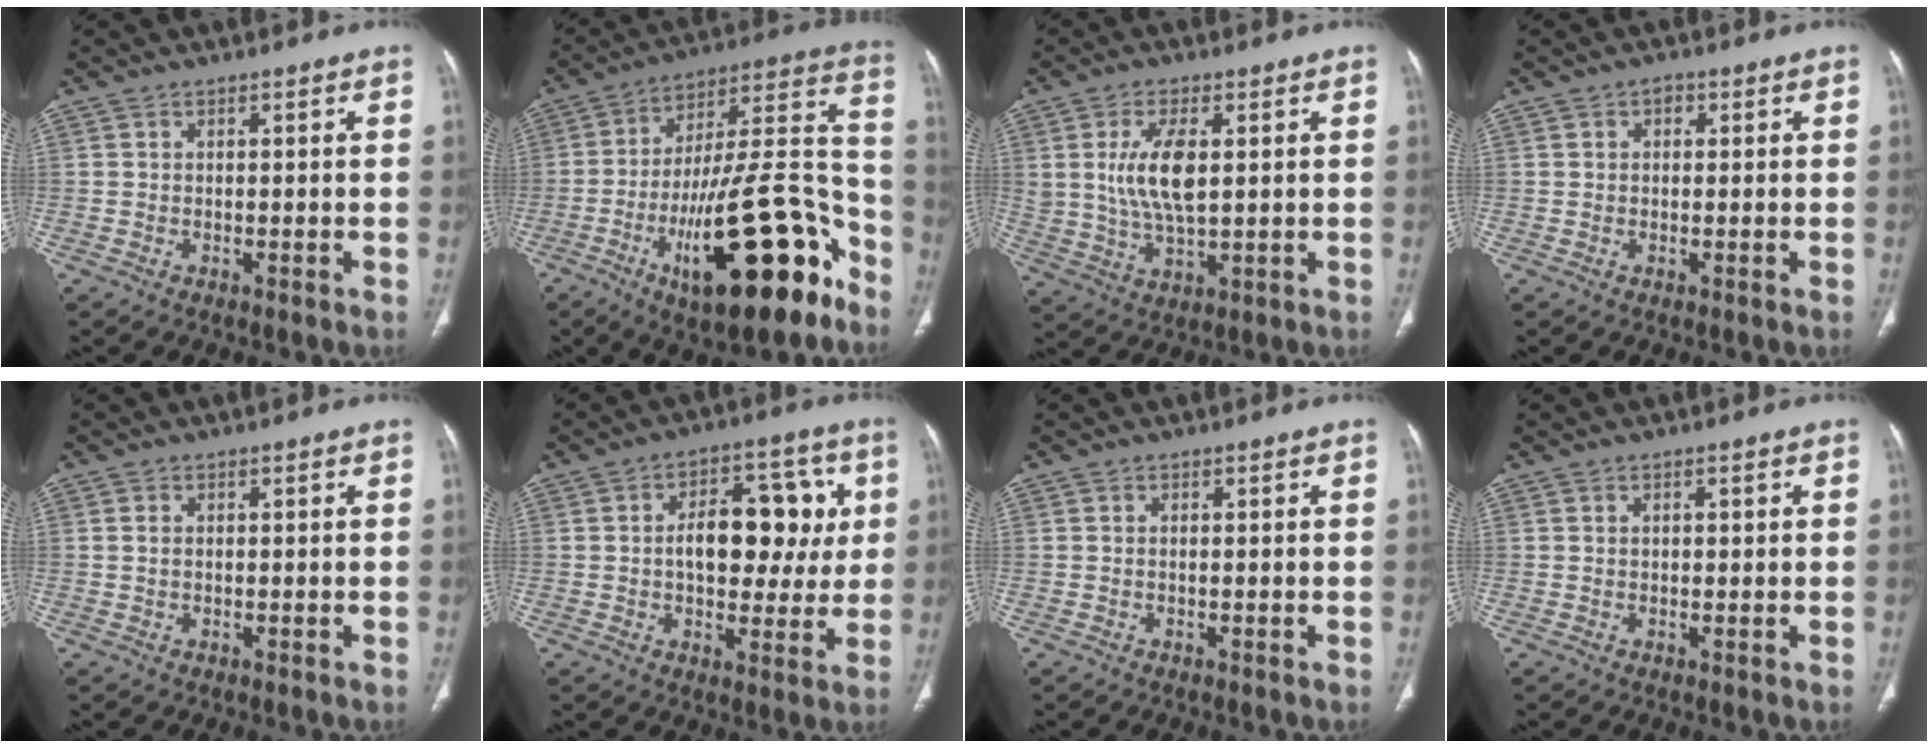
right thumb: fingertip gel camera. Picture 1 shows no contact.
{"total": 28.5, "force": [-13.9, 9.4, 23.1], "torque": [-0.316, 0.083, -0.211]}
{"total": 9.7, "force": [1.9, 4.4, 8.4], "torque": [-0.166, -0.011, 0.044]}
{"total": 1.6, "force": [0.5, 1.2, 0.8], "torque": [0.001, 0.003, 0.003]}
{"total": 1.0, "force": [0.2, 0.7, 0.7], "torque": [-0.012, 0.001, 0.004]}
{"total": 15.1, "force": [1.8, 9.2, 11.9], "torque": [-0.119, 0.021, 0.027]}
{"total": 0.0}
{"total": 1.1, "force": [0.4, 0.5, 0.8], "torque": [-0.014, 0.001, 0.006]}